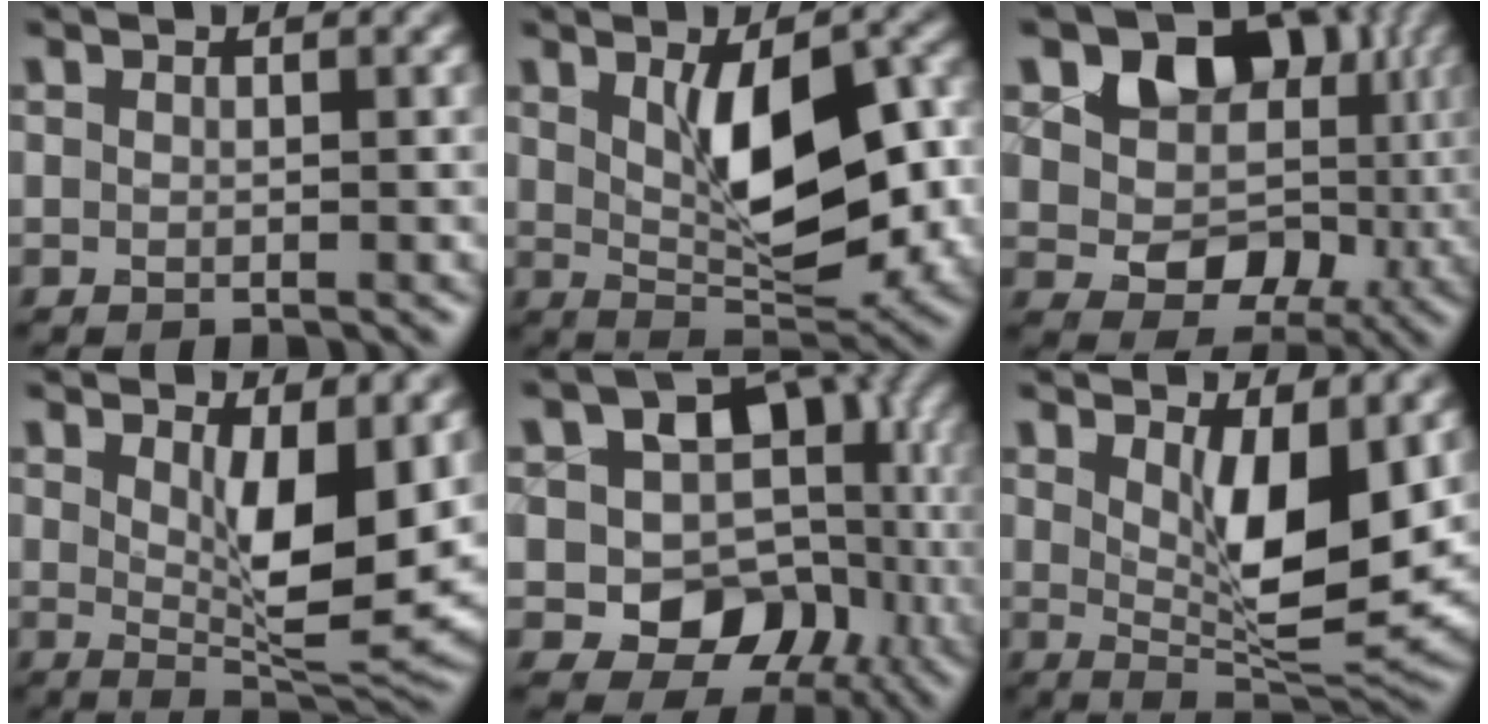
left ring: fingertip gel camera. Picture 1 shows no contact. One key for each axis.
{"total": 8.6, "fx": 0.9, "fy": 3.7, "fz": 7.7, "tx": -0.128, "ty": -0.004, "tz": 0.021}
{"total": 10.5, "fx": 2.2, "fy": 8.5, "fz": 5.8, "tx": -0.073, "ty": -0.002, "tz": 0.025}
{"total": 7.0, "fx": 1.4, "fy": 2.3, "fz": 6.5, "tx": -0.103, "ty": -0.017, "tz": 0.031}
{"total": 11.0, "fx": -0.1, "fy": 8.8, "fz": 6.6, "tx": -0.081, "ty": -0.018, "tz": -0.009}
{"total": 7.5, "fx": 1.5, "fy": 2.6, "fz": 6.8, "tx": -0.112, "ty": -0.019, "tz": 0.032}